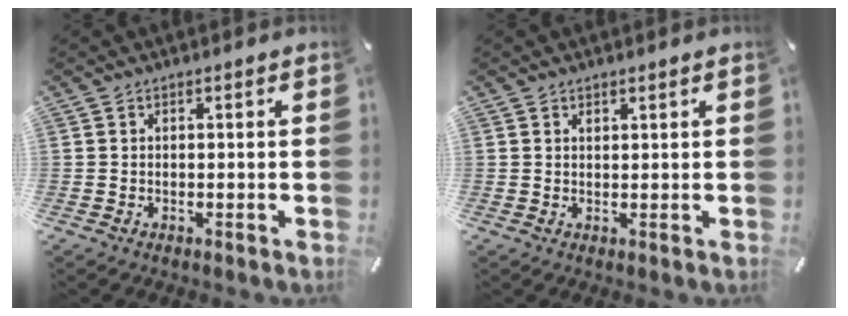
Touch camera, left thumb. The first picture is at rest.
{"total": 0.7, "force": [0.6, 0.2, 0.3], "torque": [-0.006, -0.002, 0.012]}